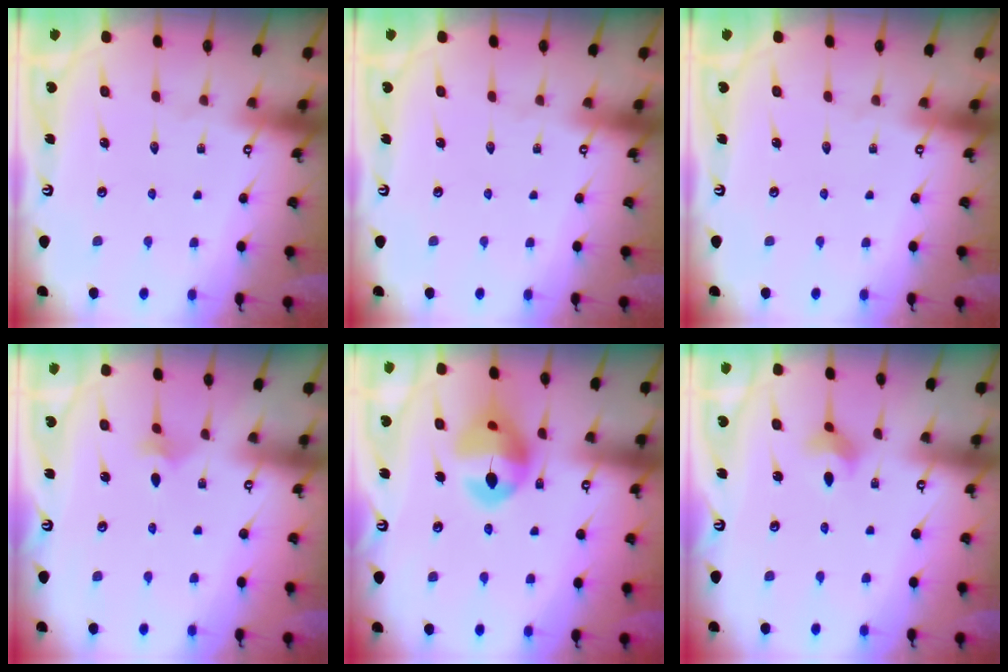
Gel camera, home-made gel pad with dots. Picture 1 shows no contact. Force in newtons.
{"total": 0.0}
{"total": 0.0}
{"total": 2.5, "press": 2.4, "slide": 0.6}
{"total": 14.5, "press": 14.4, "slide": 1.9}
{"total": 3.0, "press": 3.0, "slide": 0.5}